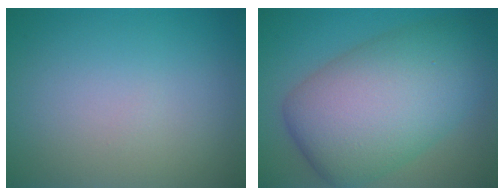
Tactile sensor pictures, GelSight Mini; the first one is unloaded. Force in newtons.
{"total": 11.3, "press": 11.3, "slide": 0.1}